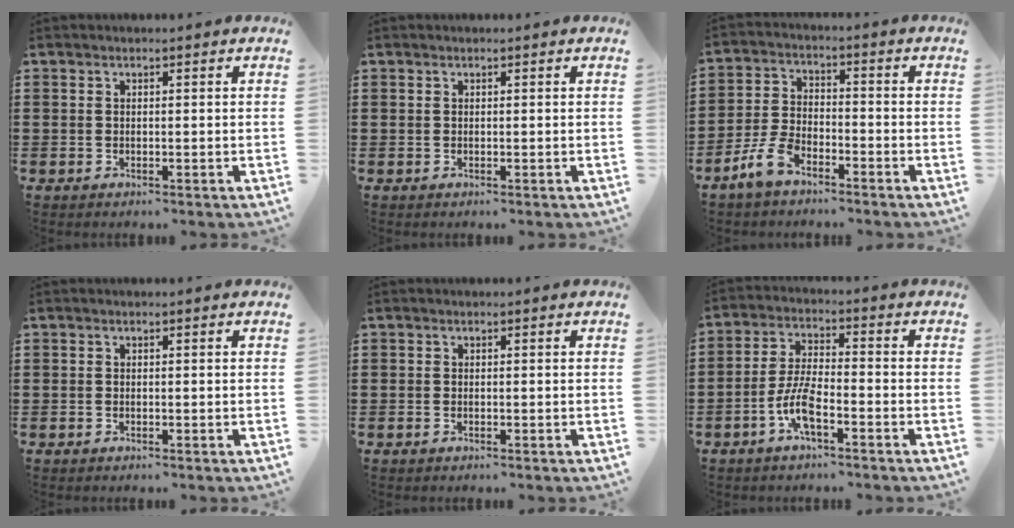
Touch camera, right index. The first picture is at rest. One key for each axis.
{"total": 0.0}
{"total": 5.5, "fx": -3.9, "fy": 2.3, "fz": 3.1, "tx": -0.087, "ty": 0.006, "tz": -0.084}
{"total": 0.0}
{"total": 0.0}
{"total": 6.5, "fx": -3.3, "fy": 1.7, "fz": 5.3, "tx": -0.129, "ty": -0.008, "tz": -0.068}